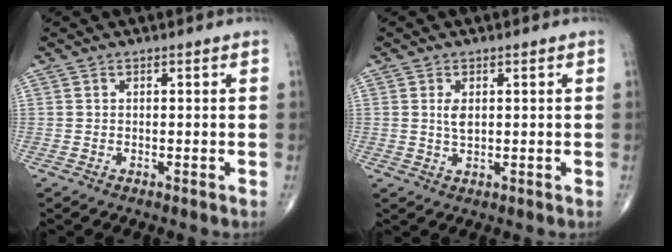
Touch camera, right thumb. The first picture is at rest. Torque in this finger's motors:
{"motor_torque": [0.46, 0.26, 0.40, -0.21, -0.03]}